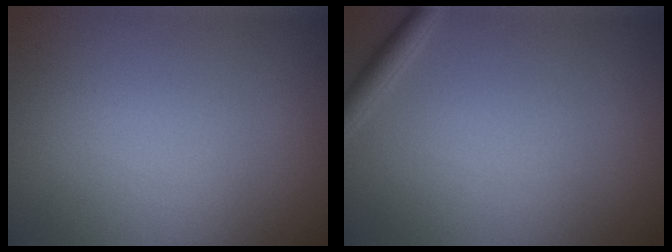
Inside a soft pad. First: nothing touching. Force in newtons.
{"total": 1.4, "press": 1.4, "slide": 0.1}